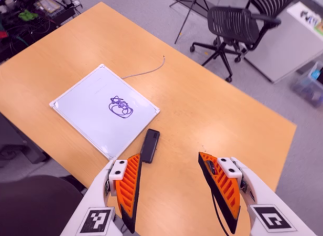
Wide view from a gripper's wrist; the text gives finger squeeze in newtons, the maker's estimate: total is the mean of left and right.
{"total": 0.0}